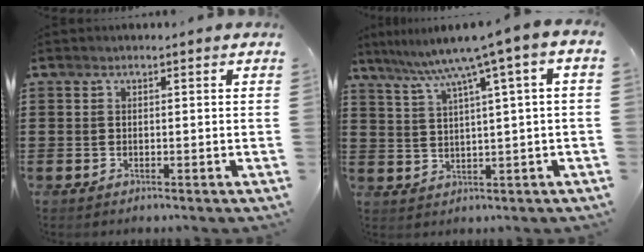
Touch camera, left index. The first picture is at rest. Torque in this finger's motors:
{"motor_torque": [2.14, 0.00, 0.95, 0.21]}